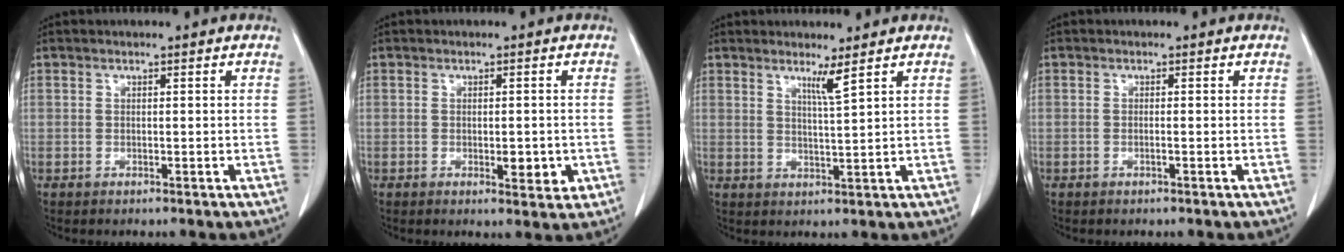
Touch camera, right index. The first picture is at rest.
{"total": 3.5, "force": [-0.8, 1.3, 3.1], "torque": [-0.043, -0.003, -0.007]}
{"total": 2.7, "force": [1.9, -0.8, 1.8], "torque": [-0.031, -0.016, 0.037]}
{"total": 0.6, "force": [-0.2, 0.0, 0.5], "torque": [-0.011, 0.001, -0.004]}